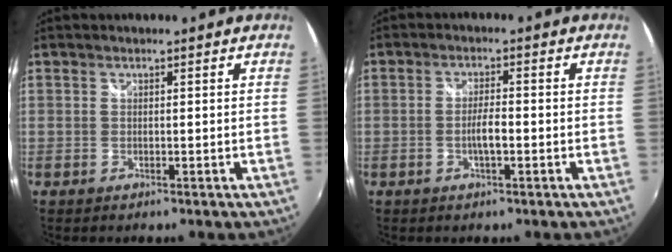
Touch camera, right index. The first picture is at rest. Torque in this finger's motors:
{"motor_torque": [0.99, -0.43, 0.51, 0.10]}